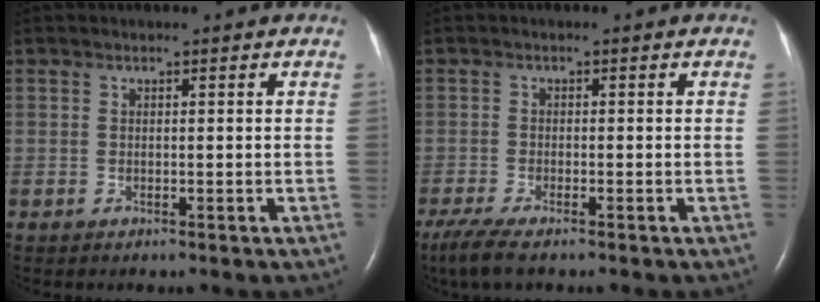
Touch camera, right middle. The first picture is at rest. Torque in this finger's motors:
{"motor_torque": [0.48, -0.36, 0.04, 0.06]}